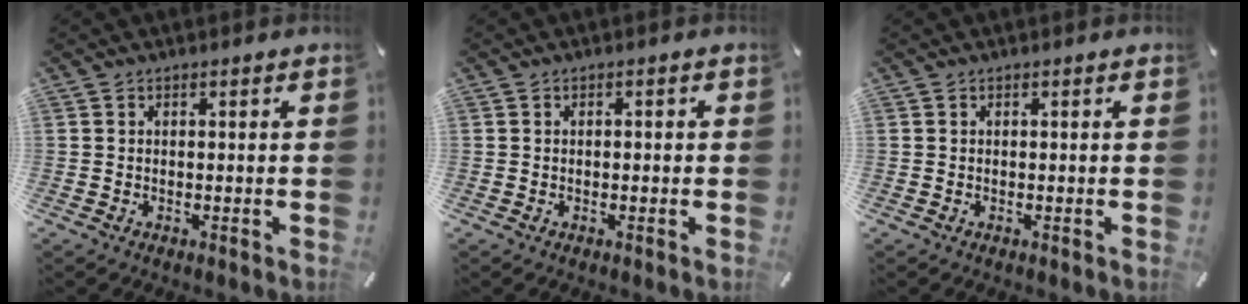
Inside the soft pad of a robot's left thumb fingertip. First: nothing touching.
{"total": 0.8, "force": [-0.2, 0.4, 0.6], "torque": [-0.012, -0.001, -0.005]}
{"total": 0.0}